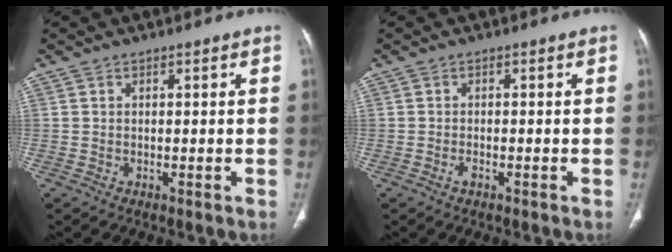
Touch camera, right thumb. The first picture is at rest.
{"total": 1.0, "force": [-0.7, 0.4, 0.7], "torque": [-0.013, 0.004, -0.014]}